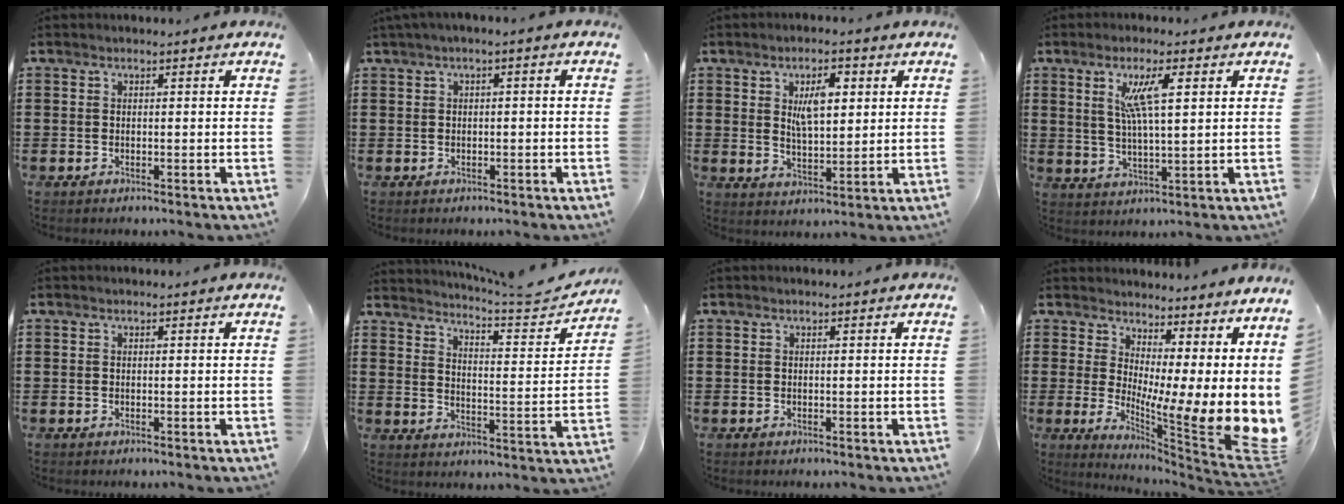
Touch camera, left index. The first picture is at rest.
{"total": 1.2, "force": [-0.5, 0.2, 1.1], "torque": [-0.015, -0.004, -0.009]}
{"total": 6.1, "force": [2.3, 2.6, 4.9], "torque": [-0.089, 0.004, 0.035]}
{"total": 6.8, "force": [2.9, 1.5, 6.0], "torque": [-0.127, 0.008, 0.048]}
{"total": 0.0}
{"total": 4.3, "force": [4.1, -0.1, 1.2], "torque": [-0.033, -0.037, 0.059]}
{"total": 0.0}
{"total": 7.9, "force": [0.1, 4.4, 6.6], "torque": [-0.085, -0.055, 0.006]}